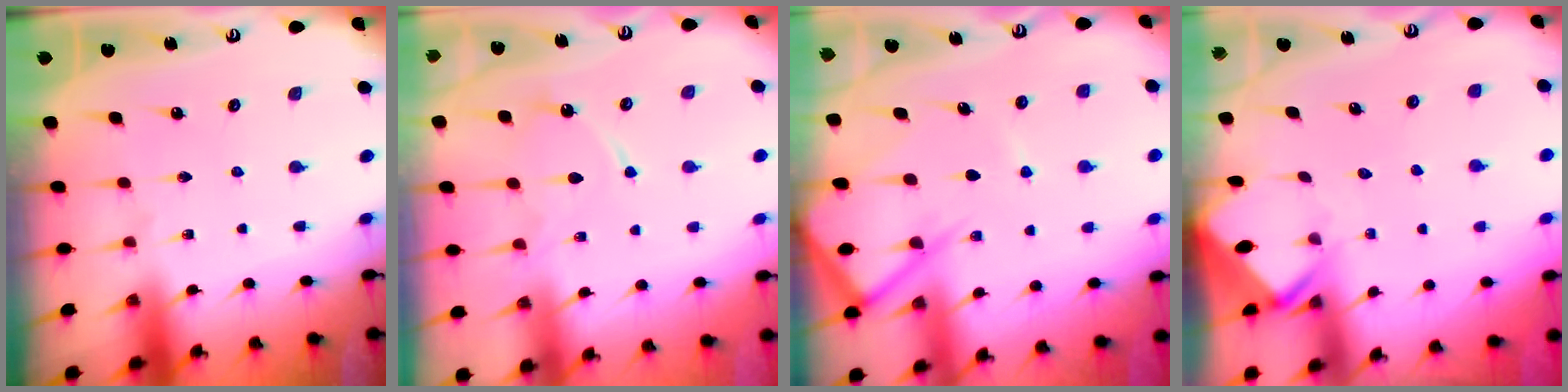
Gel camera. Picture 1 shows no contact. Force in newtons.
{"total": 10.4, "press": 10.3, "slide": 0.9}
{"total": 9.8, "press": 9.7, "slide": 1.2}
{"total": 3.0, "press": 3.0, "slide": 0.4}